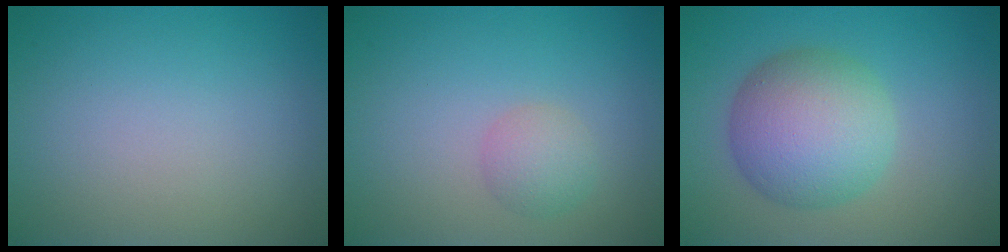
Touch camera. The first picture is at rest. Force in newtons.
{"total": 2.0, "press": 2.0, "slide": 0.0}
{"total": 7.2, "press": 7.2, "slide": 0.2}